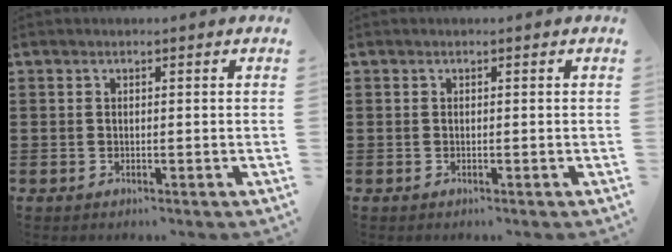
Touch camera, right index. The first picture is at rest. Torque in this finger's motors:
{"motor_torque": [0.93, 1.20, 0.00, -0.01]}